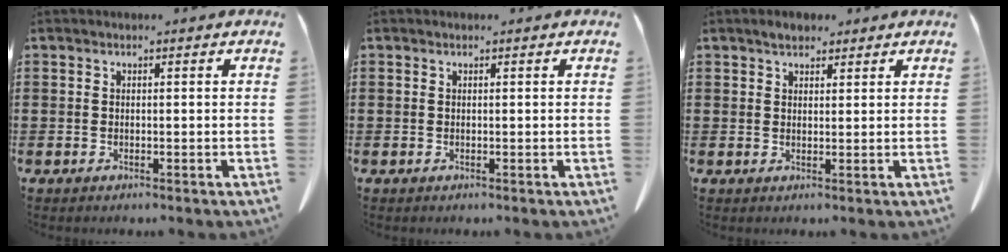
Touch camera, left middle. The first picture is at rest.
{"total": 0.0}
{"total": 2.4, "force": [2.0, 1.0, 0.9], "torque": [-0.014, 0.003, 0.037]}